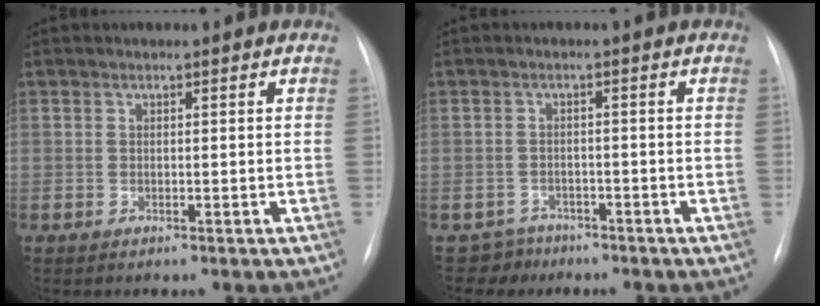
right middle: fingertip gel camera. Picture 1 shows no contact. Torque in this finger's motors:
{"motor_torque": [-0.25, -0.18, -0.15, -0.03]}